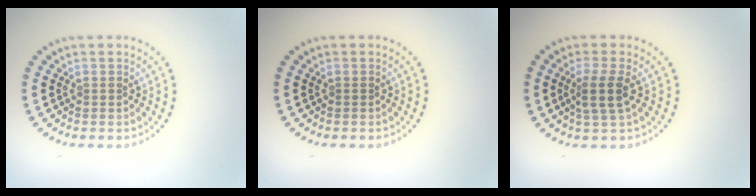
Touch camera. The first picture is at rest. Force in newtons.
{"total": 0.0}
{"total": 2.5, "press": 2.0, "slide": 1.4}